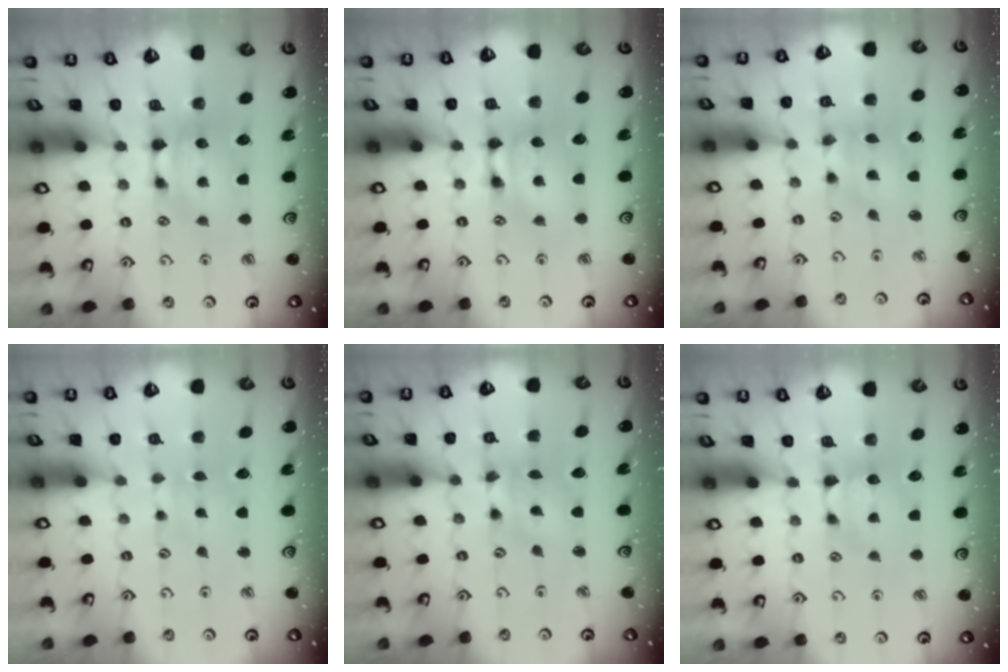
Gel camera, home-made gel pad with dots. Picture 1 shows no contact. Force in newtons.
{"total": 1.7, "press": 1.7, "slide": 0.1}
{"total": 1.2, "press": 0.6, "slide": 1.1}
{"total": 4.0, "press": 4.0, "slide": 0.1}
{"total": 1.2, "press": 0.3, "slide": 1.2}
{"total": 1.1, "press": 1.0, "slide": 0.2}